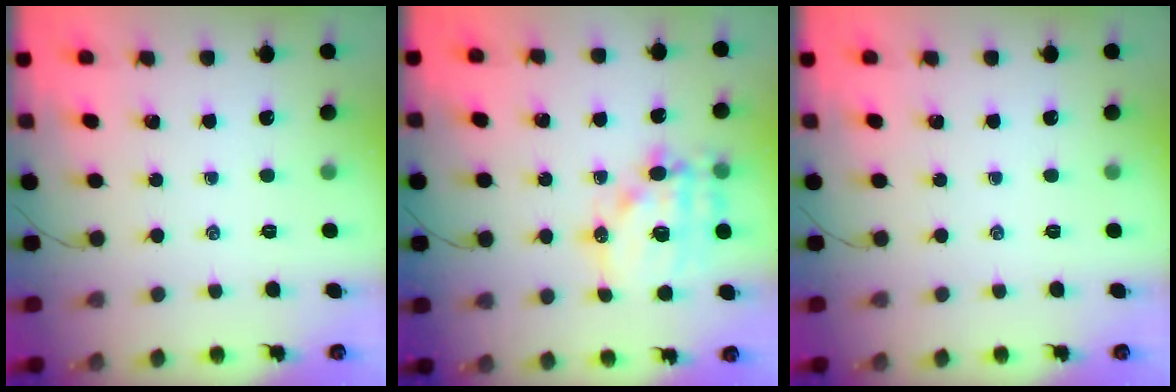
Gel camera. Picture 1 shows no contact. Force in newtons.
{"total": 15.8, "press": 15.4, "slide": 3.4}
{"total": 0.0}